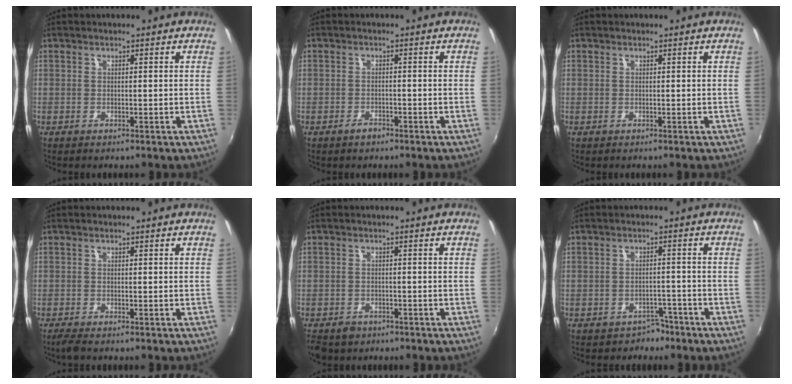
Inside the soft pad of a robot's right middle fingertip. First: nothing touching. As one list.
[{"total": 1.5, "force": [-1.3, 0.7, 0.4], "torque": [-0.008, 0.000, -0.023]}, {"total": 0.0}, {"total": 1.9, "force": [-1.4, 0.1, 1.2], "torque": [-0.025, -0.008, -0.028]}, {"total": 5.3, "force": [-3.5, 3.4, 2.0], "torque": [-0.057, -0.011, -0.054]}, {"total": 3.5, "force": [-2.6, 2.2, 0.3], "torque": [-0.007, 0.011, -0.035]}]